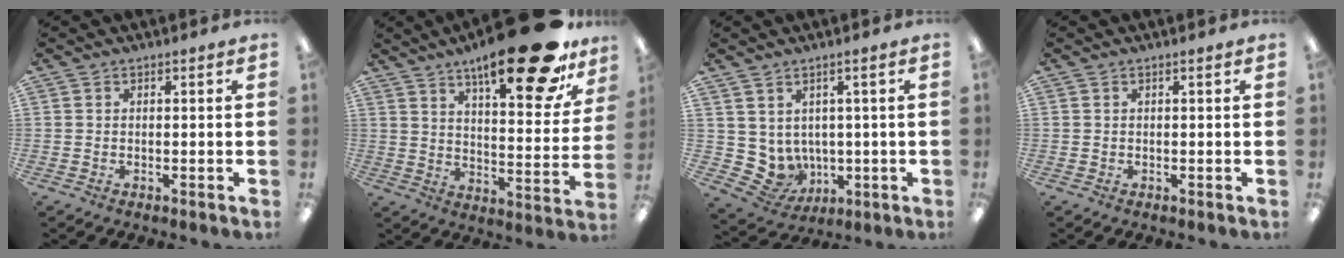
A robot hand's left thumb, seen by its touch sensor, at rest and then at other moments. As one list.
[{"total": 22.4, "force": [15.3, 6.2, 15.1], "torque": [-0.217, -0.096, 0.242]}, {"total": 5.5, "force": [2.4, 4.8, 0.9], "torque": [-0.048, -0.024, 0.059]}, {"total": 0.0}]